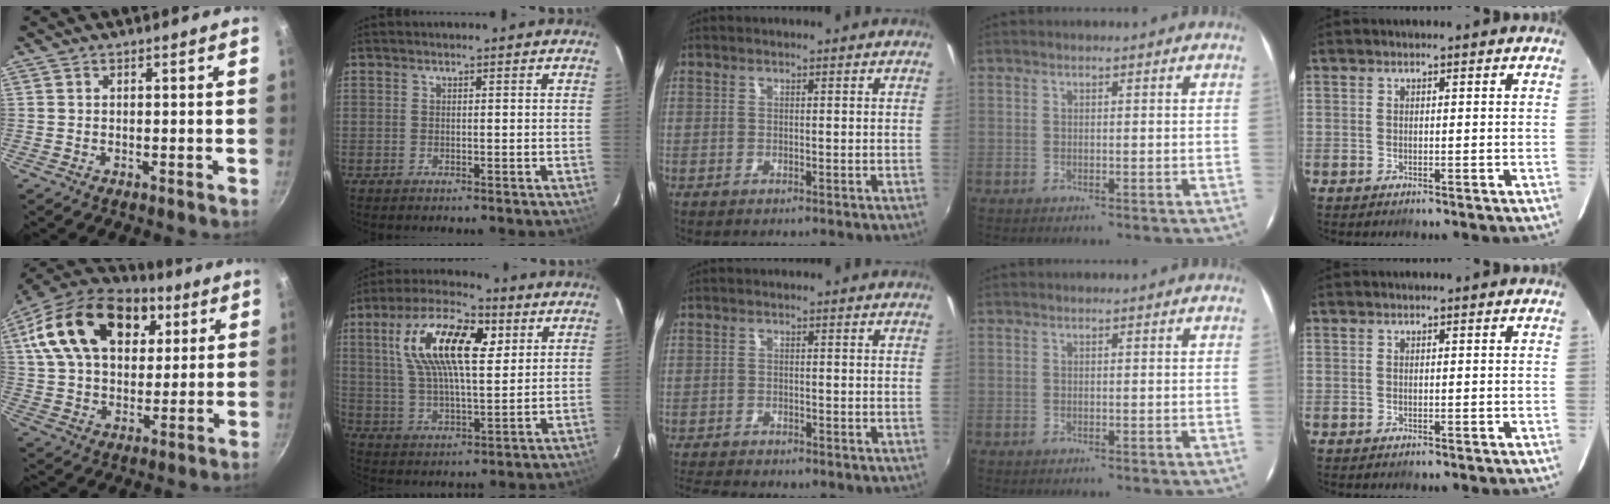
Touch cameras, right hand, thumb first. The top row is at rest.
{"thumb": {"total": 25.3, "force": [9.6, 16.2, 16.9], "torque": [-0.278, 0.004, 0.157]}, "index": {"total": 16.6, "force": [5.8, 6.6, 14.0], "torque": [-0.260, 0.028, 0.102]}, "middle": {"total": 6.3, "force": [-5.6, 1.3, 2.4], "torque": [-0.065, -0.023, -0.092]}}